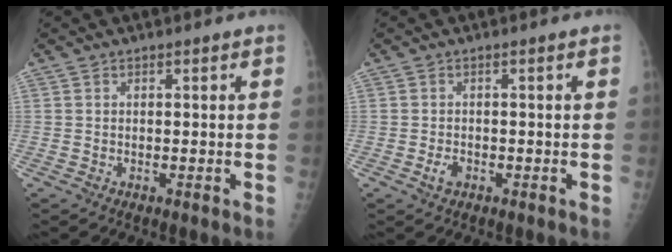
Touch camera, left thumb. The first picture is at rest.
{"total": 1.7, "force": [-0.9, 1.1, 0.9], "torque": [-0.012, 0.008, -0.016]}